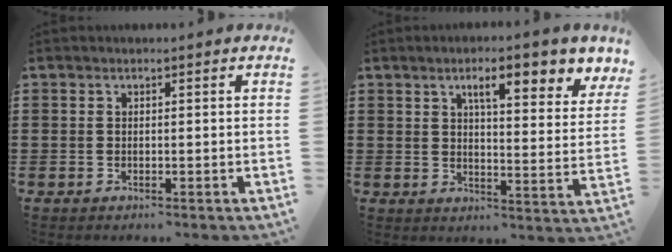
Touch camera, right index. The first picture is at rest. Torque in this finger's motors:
{"motor_torque": [0.80, 0.54, 0.42, 0.11]}